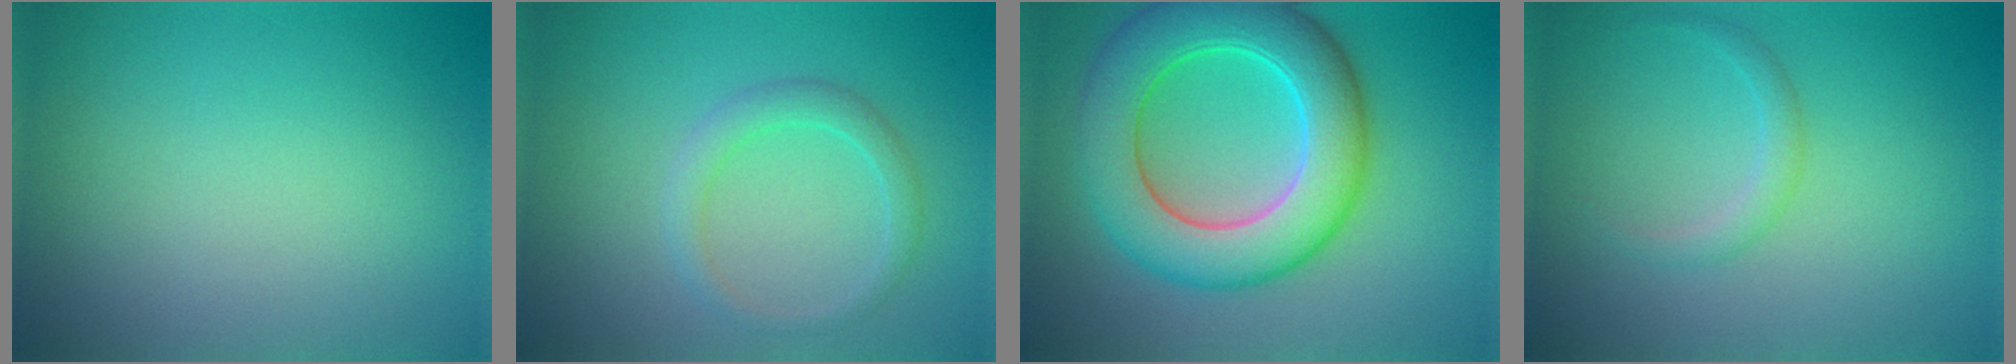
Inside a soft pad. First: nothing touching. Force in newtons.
{"total": 2.0, "press": 2.0, "slide": 0.1}
{"total": 9.6, "press": 9.6, "slide": 0.2}
{"total": 1.4, "press": 1.3, "slide": 0.1}